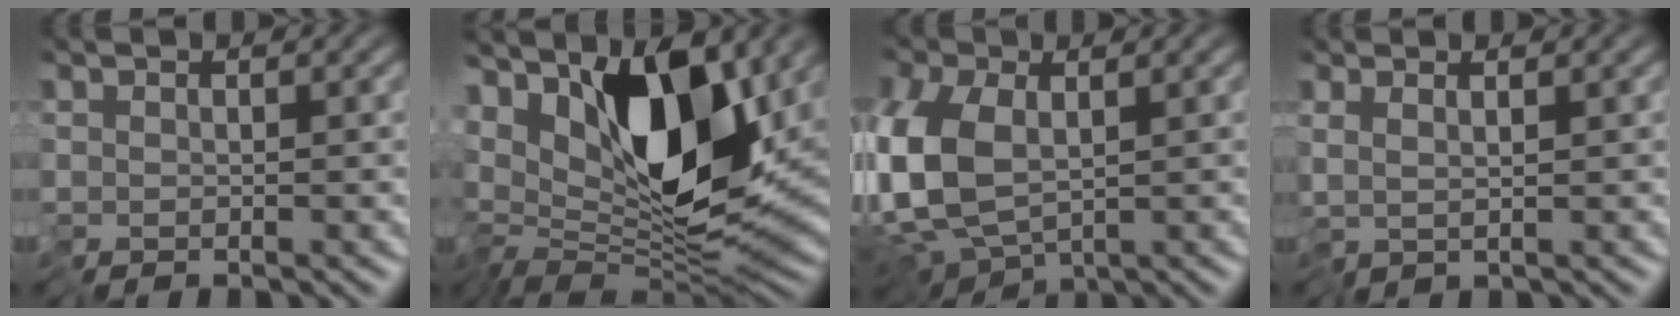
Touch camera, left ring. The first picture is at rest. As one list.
[{"total": 11.2, "force": [2.5, 4.5, 9.9], "torque": [-0.168, -0.004, 0.037]}, {"total": 9.5, "force": [-0.5, 5.9, 7.4], "torque": [-0.194, -0.009, -0.011]}, {"total": 1.2, "force": [0.6, -0.6, 0.8], "torque": [-0.020, 0.003, 0.015]}]